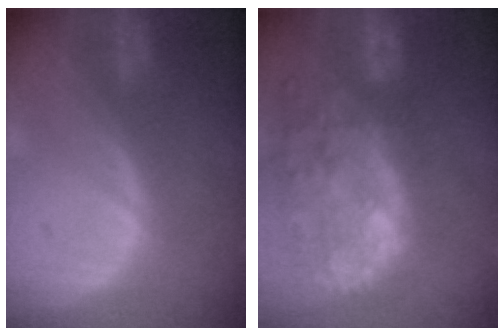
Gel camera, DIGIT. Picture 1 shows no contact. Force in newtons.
{"total": 14.4, "press": 11.7, "slide": 8.4}